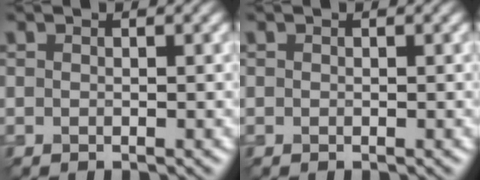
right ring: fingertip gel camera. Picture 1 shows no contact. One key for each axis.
{"total": 0.0}